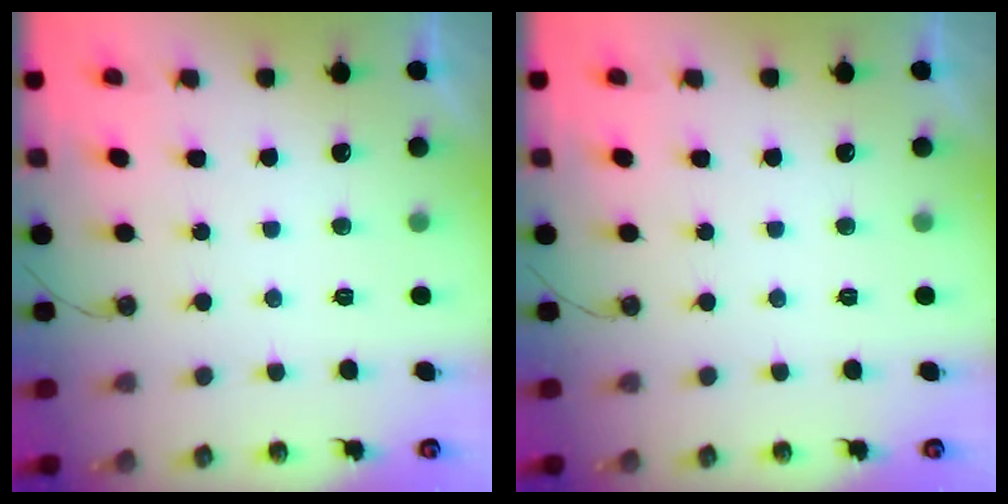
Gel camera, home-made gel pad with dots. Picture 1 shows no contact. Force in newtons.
{"total": 0.0}